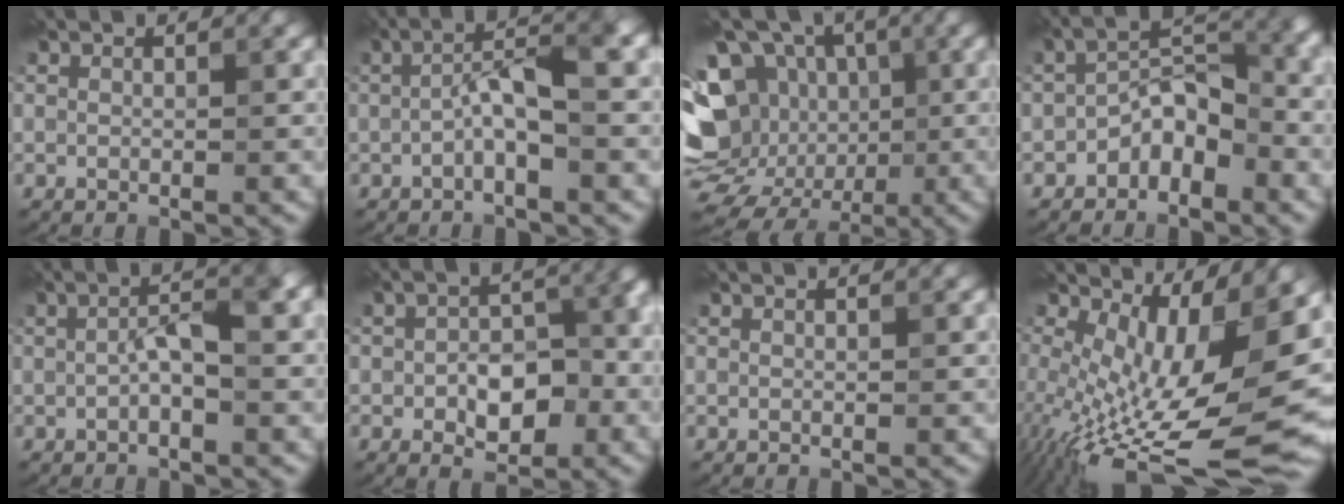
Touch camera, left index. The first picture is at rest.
{"total": 4.5, "force": [-0.8, 0.8, 4.4], "torque": [-0.083, 0.020, -0.020]}
{"total": 15.5, "force": [-1.6, 12.9, 8.4], "torque": [-0.176, 0.017, -0.021]}
{"total": 4.5, "force": [-2.4, 2.2, 3.1], "torque": [-0.044, 0.020, -0.048]}
{"total": 3.7, "force": [-0.1, 0.9, 3.6], "torque": [-0.067, 0.010, -0.005]}
{"total": 6.2, "force": [-1.5, 3.7, 4.7], "torque": [-0.058, 0.006, -0.026]}
{"total": 0.9, "force": [0.8, 0.3, 0.4], "torque": [-0.007, -0.003, 0.003]}
{"total": 16.1, "force": [-0.2, 5.9, 14.9], "torque": [-0.240, -0.023, 0.014]}